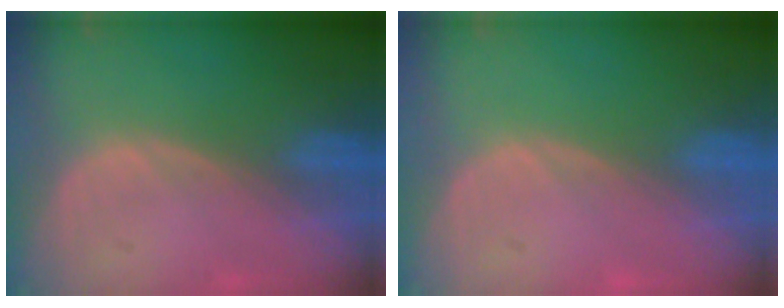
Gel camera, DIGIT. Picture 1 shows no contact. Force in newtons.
{"total": 0.0}